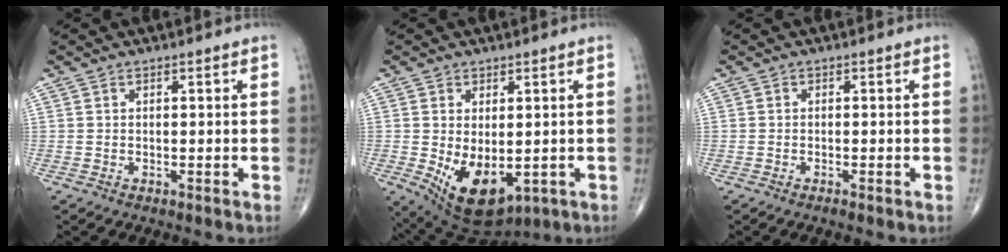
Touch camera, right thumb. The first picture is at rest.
{"total": 11.0, "force": [-1.9, 6.2, 8.9], "torque": [-0.135, -0.011, -0.004]}
{"total": 0.7, "force": [-0.4, 0.2, 0.6], "torque": [-0.013, -0.002, -0.007]}